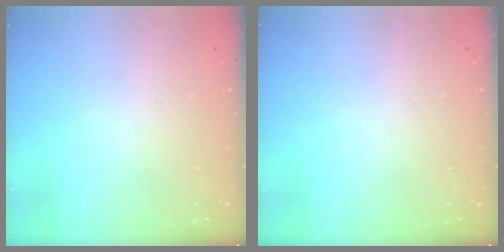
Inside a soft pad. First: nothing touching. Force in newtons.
{"total": 0.0}